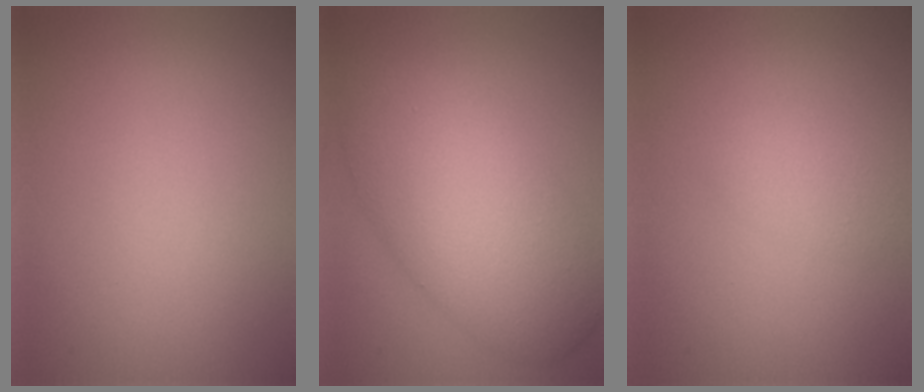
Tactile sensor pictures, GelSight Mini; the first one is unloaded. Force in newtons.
{"total": 8.6, "press": 8.6, "slide": 0.1}
{"total": 1.6, "press": 1.6, "slide": 0.0}